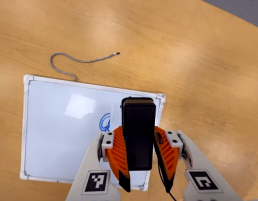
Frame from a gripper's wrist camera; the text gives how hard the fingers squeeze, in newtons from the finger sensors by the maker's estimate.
{"total": 7.7, "left": 5.8, "right": 9.5}